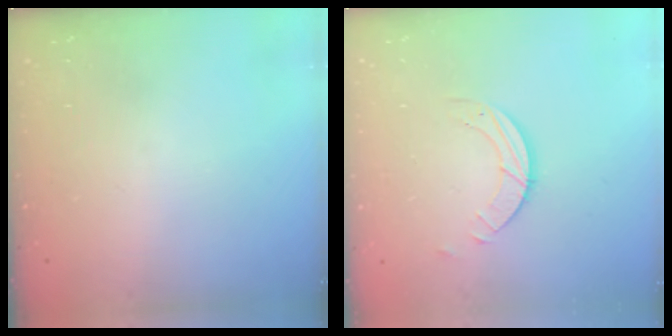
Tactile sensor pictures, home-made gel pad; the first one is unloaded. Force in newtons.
{"total": 3.2, "press": 3.1, "slide": 0.3}